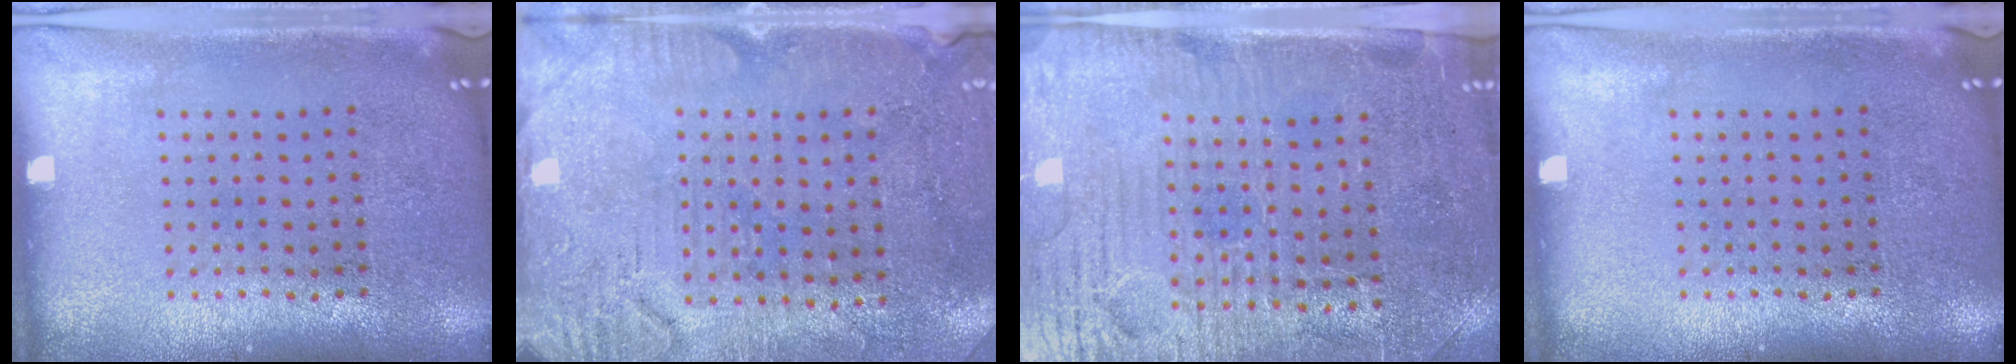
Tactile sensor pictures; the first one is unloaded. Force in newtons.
{"total": 2.9, "press": 2.7, "slide": 1.1}
{"total": 3.6, "press": 3.3, "slide": 1.4}
{"total": 0.0}